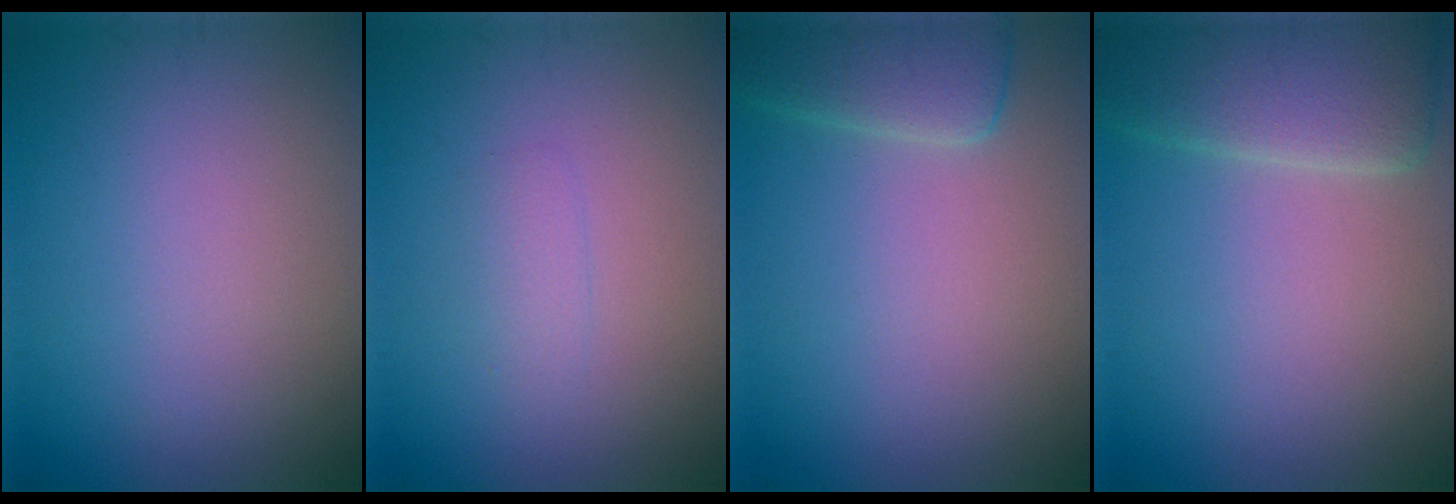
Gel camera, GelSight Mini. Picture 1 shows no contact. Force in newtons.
{"total": 1.1, "press": 1.1, "slide": 0.1}
{"total": 3.8, "press": 3.8, "slide": 0.3}
{"total": 5.8, "press": 5.8, "slide": 0.1}